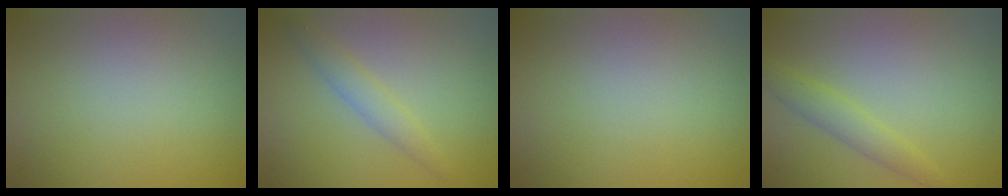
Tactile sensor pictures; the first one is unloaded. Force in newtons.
{"total": 2.0, "press": 2.0, "slide": 0.1}
{"total": 0.0}
{"total": 2.0, "press": 2.0, "slide": 0.1}